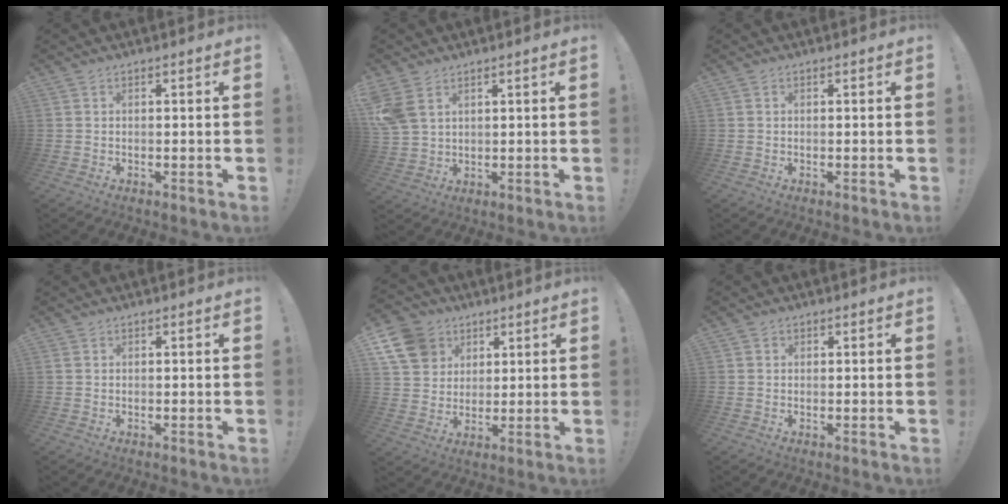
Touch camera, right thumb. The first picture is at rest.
{"total": 7.1, "force": [3.4, 4.8, 4.1], "torque": [-0.084, -0.008, 0.070]}
{"total": 0.0}
{"total": 0.7, "force": [0.2, 0.7, 0.2], "torque": [-0.008, 0.005, 0.005]}
{"total": 14.0, "force": [5.9, 11.5, 5.4], "torque": [-0.072, -0.028, 0.123]}
{"total": 0.9, "force": [0.4, 0.9, 0.0], "torque": [0.009, -0.002, 0.005]}